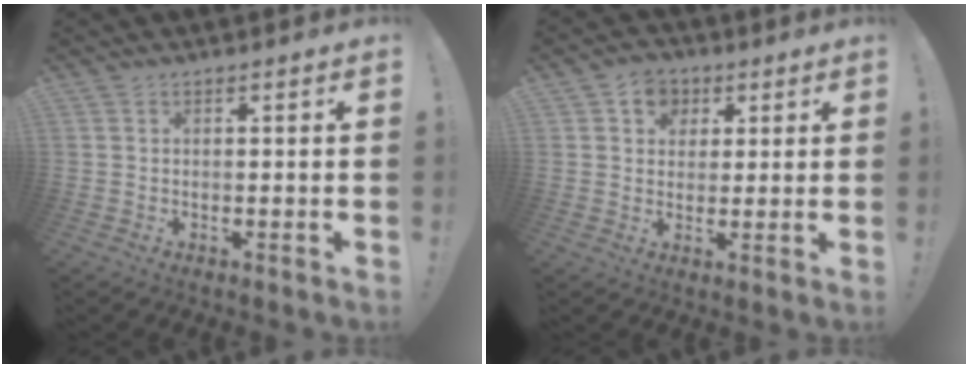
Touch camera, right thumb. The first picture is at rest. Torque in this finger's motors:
{"motor_torque": [0.17, 1.23, 0.05, 0.25, -0.03]}